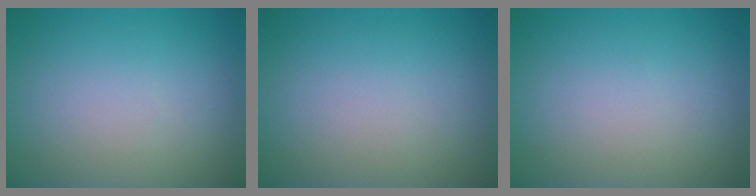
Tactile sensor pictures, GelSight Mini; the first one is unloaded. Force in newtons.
{"total": 0.0}
{"total": 0.0}